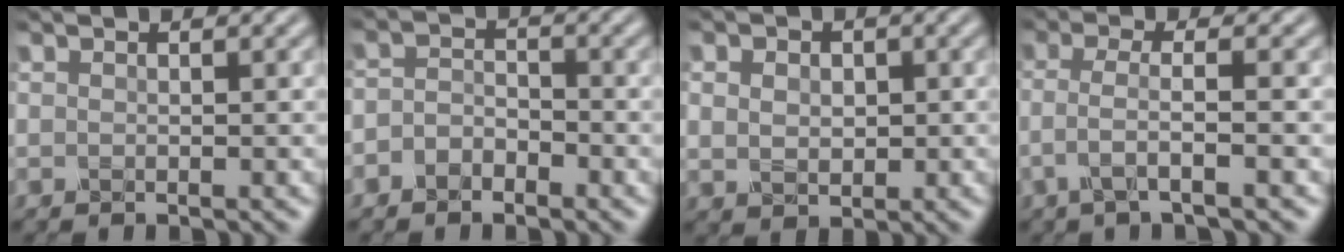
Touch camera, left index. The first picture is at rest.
{"total": 2.0, "force": [-1.2, 1.3, 1.0], "torque": [-0.021, 0.004, -0.030]}
{"total": 3.1, "force": [0.7, 2.4, 1.8], "torque": [-0.033, 0.010, 0.005]}
{"total": 3.1, "force": [-0.9, 0.7, 2.8], "torque": [-0.052, 0.001, -0.027]}